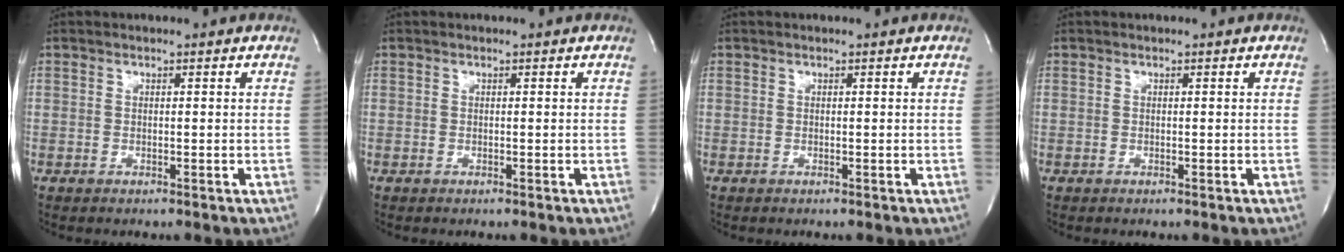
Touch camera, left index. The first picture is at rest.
{"total": 0.0}
{"total": 0.0}
{"total": 0.0}